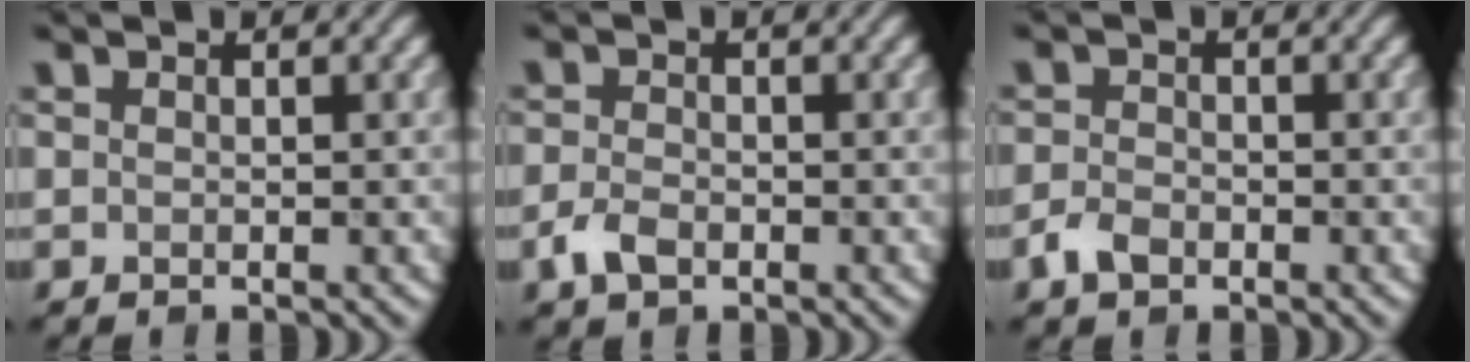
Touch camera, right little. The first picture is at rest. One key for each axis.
{"total": 2.5, "fx": -1.5, "fy": 1.3, "fz": 1.4, "tx": -0.032, "ty": 0.002, "tz": -0.031}
{"total": 2.3, "fx": -1.6, "fy": 1.2, "fz": 1.1, "tx": -0.021, "ty": 0.004, "tz": -0.033}